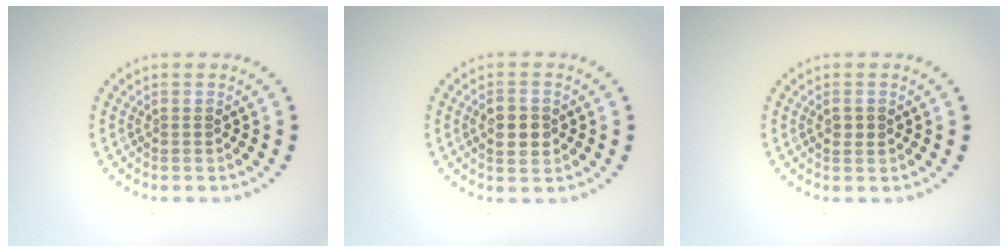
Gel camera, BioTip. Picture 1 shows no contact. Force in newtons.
{"total": 2.6, "press": 2.6, "slide": 0.0}
{"total": 1.1, "press": 1.1, "slide": 0.1}